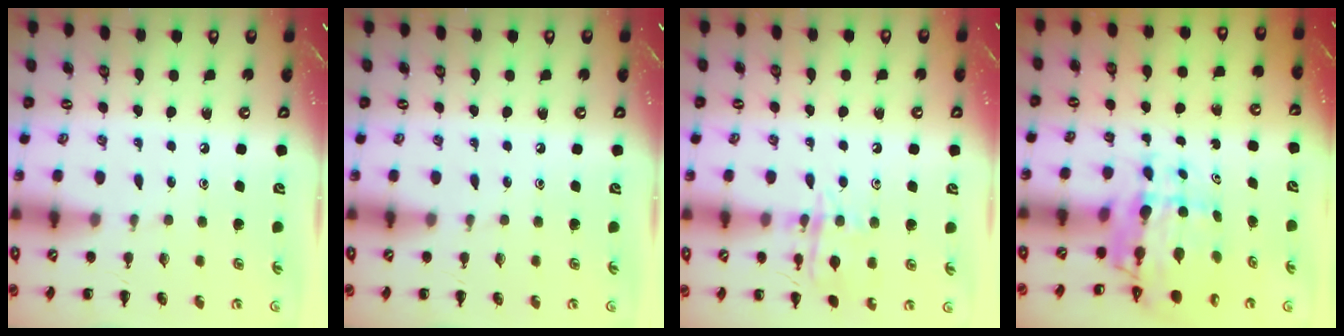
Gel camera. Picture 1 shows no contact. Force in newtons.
{"total": 0.0}
{"total": 12.1, "press": 12.0, "slide": 0.6}
{"total": 7.1, "press": 6.7, "slide": 2.5}